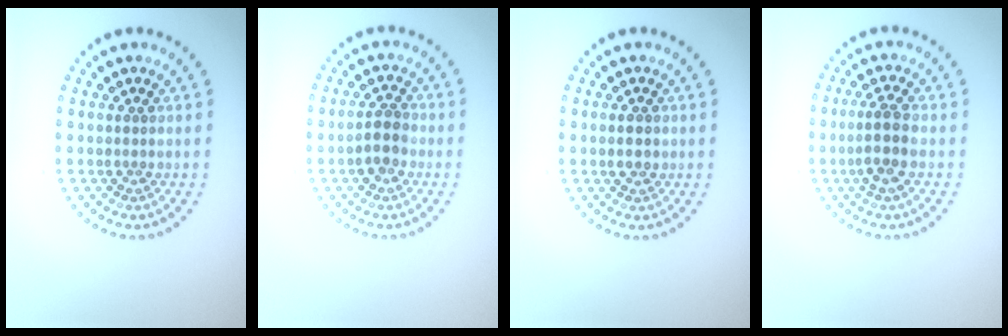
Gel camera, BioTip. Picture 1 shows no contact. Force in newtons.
{"total": 2.5, "press": 2.4, "slide": 0.8}
{"total": 1.0, "press": 1.0, "slide": 0.0}
{"total": 2.8, "press": 2.5, "slide": 1.2}